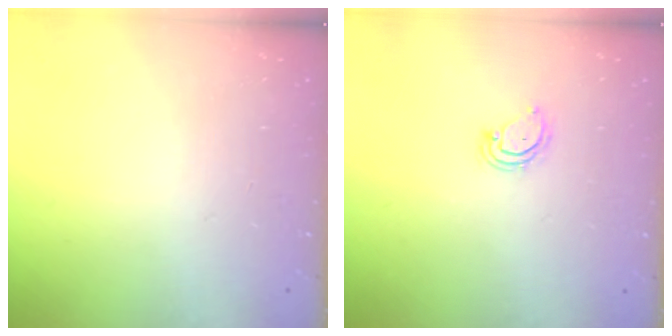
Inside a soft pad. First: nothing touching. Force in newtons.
{"total": 4.2, "press": 4.1, "slide": 0.5}